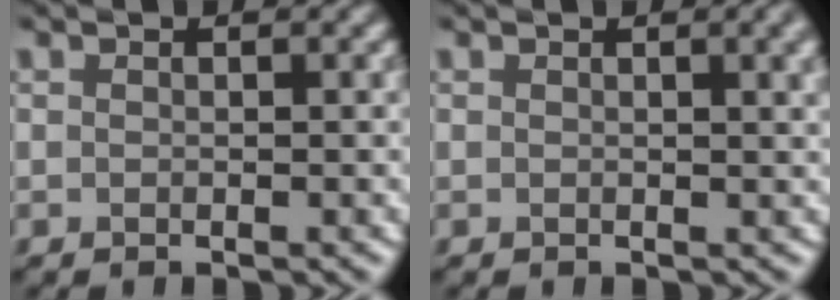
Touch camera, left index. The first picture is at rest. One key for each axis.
{"total": 2.8, "fx": 1.0, "fy": 1.0, "fz": 2.4, "tx": -0.018, "ty": 0.007, "tz": 0.012}